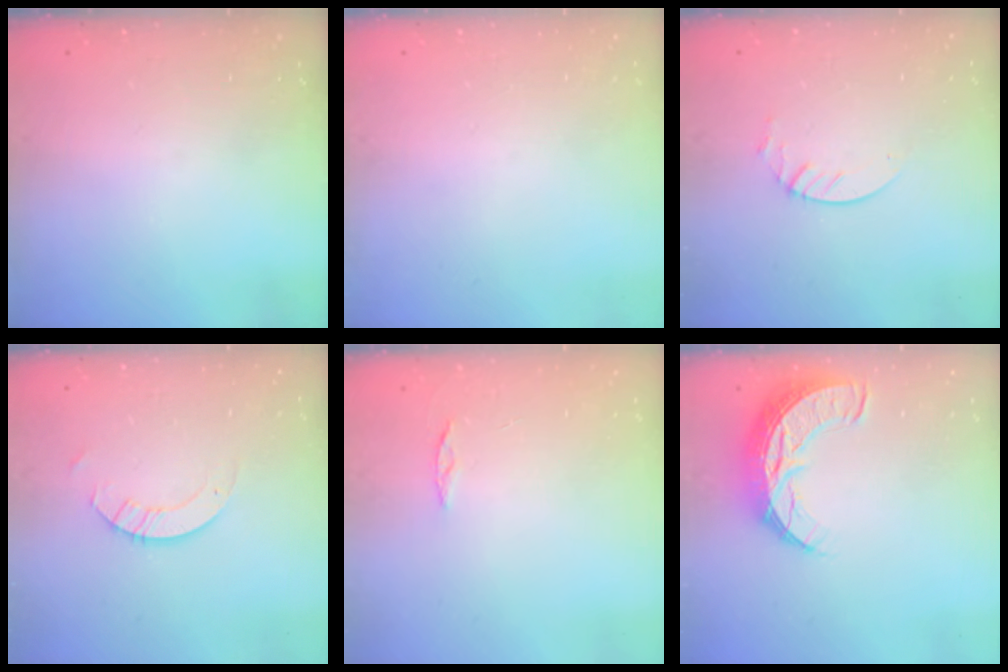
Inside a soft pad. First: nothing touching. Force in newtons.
{"total": 0.0}
{"total": 3.3, "press": 3.2, "slide": 0.3}
{"total": 3.5, "press": 3.5, "slide": 0.3}
{"total": 3.1, "press": 3.1, "slide": 0.3}
{"total": 11.5, "press": 11.5, "slide": 0.9}